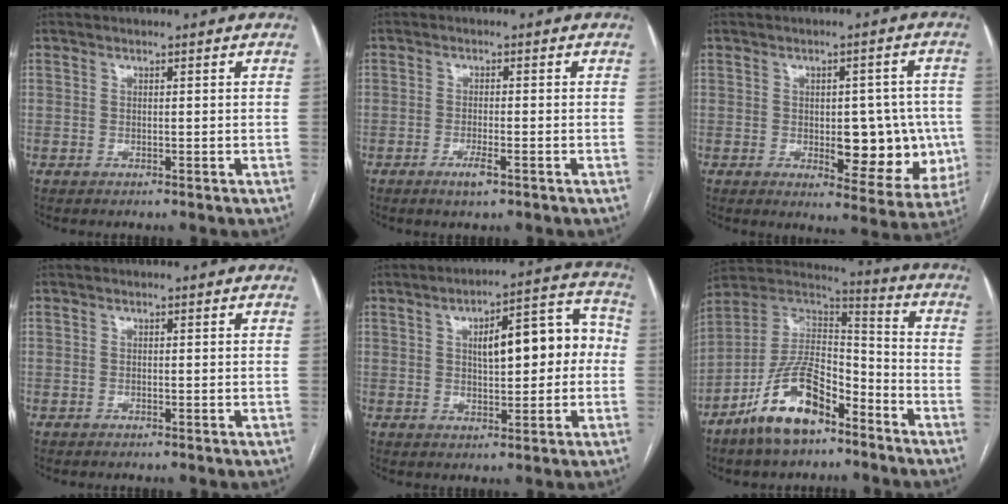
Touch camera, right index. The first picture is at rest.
{"total": 2.7, "force": [-1.6, 0.4, 2.2], "torque": [-0.041, -0.003, -0.027]}
{"total": 11.5, "force": [-1.4, 5.3, 10.1], "torque": [-0.110, 0.008, -0.005]}
{"total": 0.0}
{"total": 11.2, "force": [0.9, 4.0, 10.5], "torque": [-0.140, 0.045, 0.018]}
{"total": 15.2, "force": [-9.3, 6.2, 10.3], "torque": [-0.197, 0.018, -0.169]}